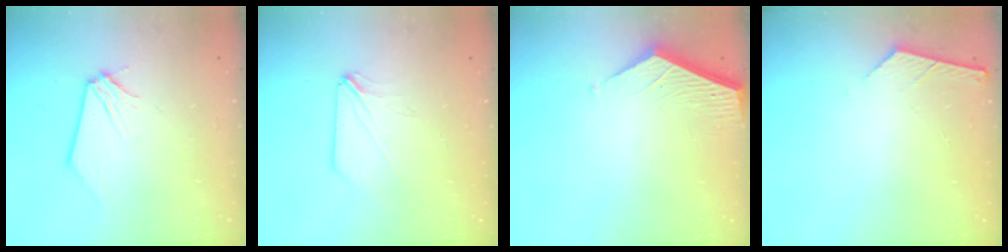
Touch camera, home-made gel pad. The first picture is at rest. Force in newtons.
{"total": 0.0}
{"total": 3.7, "press": 3.7, "slide": 0.4}
{"total": 4.0, "press": 4.0, "slide": 0.5}